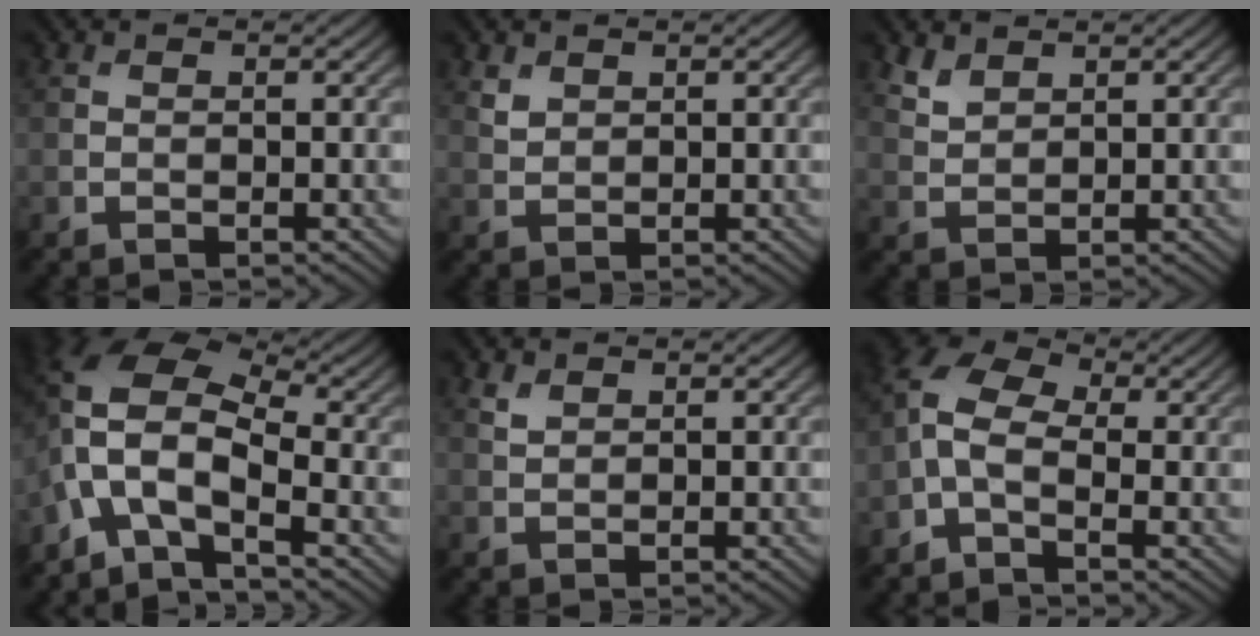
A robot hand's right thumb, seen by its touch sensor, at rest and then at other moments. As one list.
[{"total": 1.6, "force": [1.2, 1.0, 0.6], "torque": [-0.018, -0.002, 0.027]}, {"total": 2.7, "force": [2.1, 1.1, 1.1], "torque": [-0.032, -0.001, 0.053]}, {"total": 8.7, "force": [-3.7, 4.1, 6.8], "torque": [-0.138, 0.000, -0.093]}, {"total": 1.3, "force": [1.0, 0.6, 0.6], "torque": [-0.020, -0.001, 0.024]}, {"total": 6.1, "force": [-1.3, 3.3, 5.0], "torque": [-0.121, 0.013, -0.044]}]